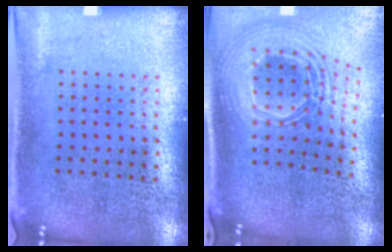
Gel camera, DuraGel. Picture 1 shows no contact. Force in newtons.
{"total": 2.5, "press": 1.9, "slide": 1.7}